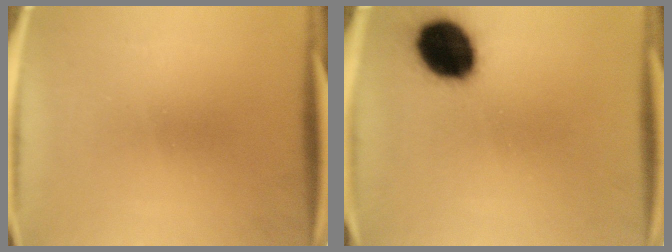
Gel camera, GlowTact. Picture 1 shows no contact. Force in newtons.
{"total": 15.1}